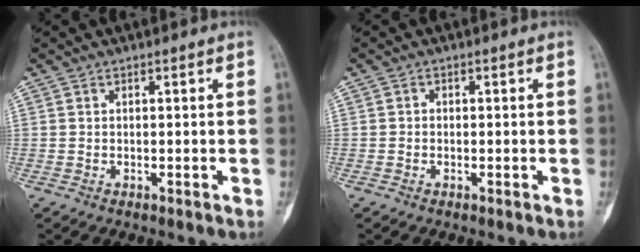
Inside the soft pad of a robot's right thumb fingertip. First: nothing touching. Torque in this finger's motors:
{"motor_torque": [-0.39, -0.40, -0.30, -0.18, -0.07]}